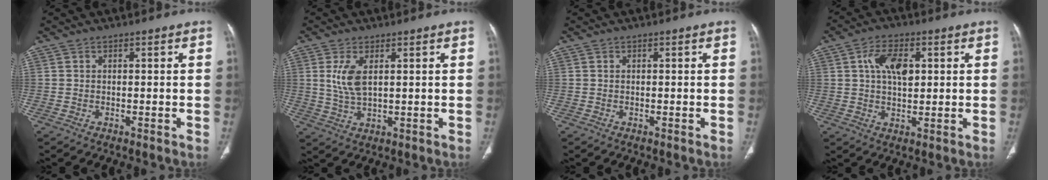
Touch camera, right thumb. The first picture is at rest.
{"total": 5.7, "force": [1.6, 2.5, 4.9], "torque": [-0.107, -0.010, 0.040]}
{"total": 0.0}
{"total": 7.6, "force": [1.9, 4.3, 6.0], "torque": [-0.095, -0.001, 0.031]}